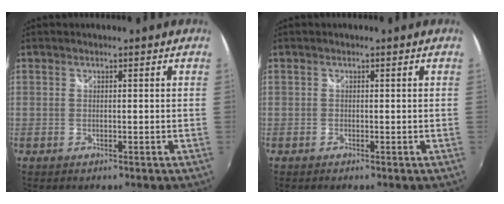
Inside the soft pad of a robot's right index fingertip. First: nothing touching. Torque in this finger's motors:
{"motor_torque": [0.10, -0.02, -0.01, -0.01]}